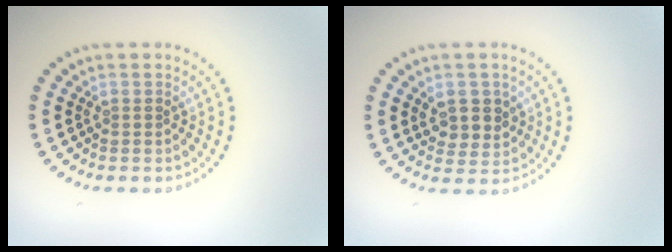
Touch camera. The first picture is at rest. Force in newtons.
{"total": 2.9, "press": 2.8, "slide": 0.8}